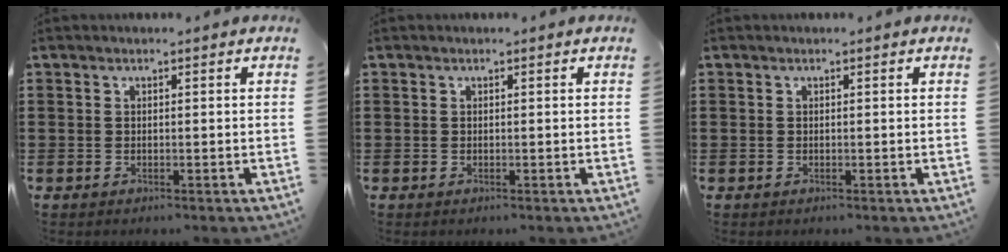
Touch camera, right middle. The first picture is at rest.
{"total": 0.0}
{"total": 0.0}